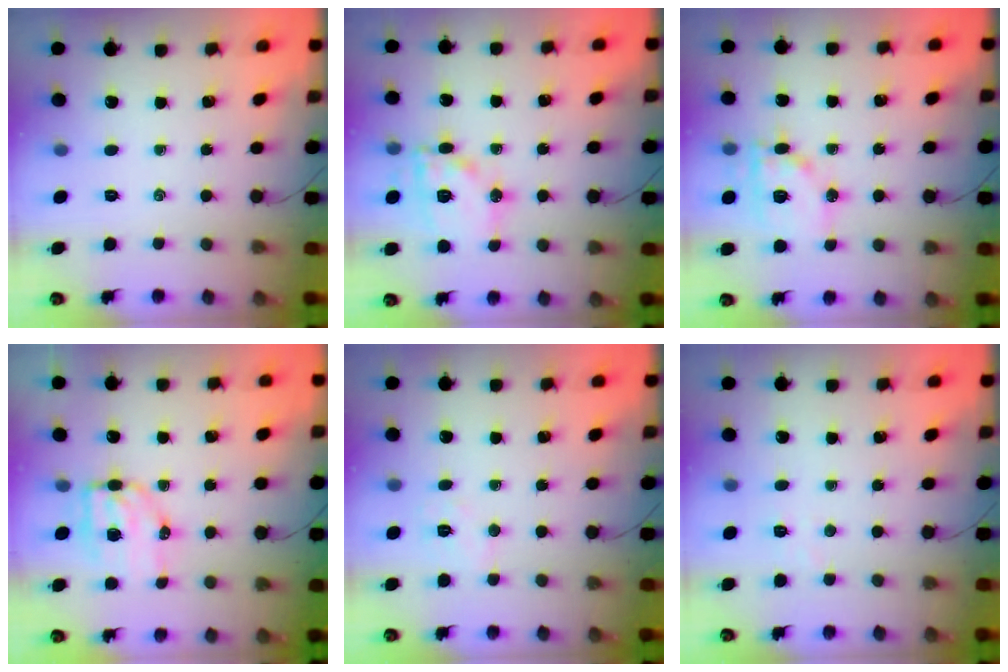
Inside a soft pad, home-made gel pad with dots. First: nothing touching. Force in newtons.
{"total": 14.7, "press": 14.6, "slide": 1.8}
{"total": 13.4, "press": 13.3, "slide": 1.9}
{"total": 6.8, "press": 6.7, "slide": 1.1}
{"total": 5.4, "press": 5.3, "slide": 0.8}
{"total": 2.5, "press": 2.4, "slide": 0.6}